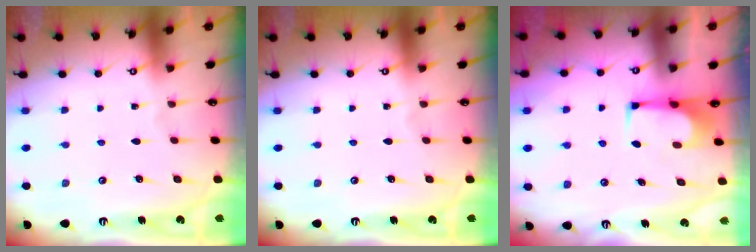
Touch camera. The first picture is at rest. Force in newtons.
{"total": 0.0}
{"total": 1.1, "press": 0.9, "slide": 0.7}